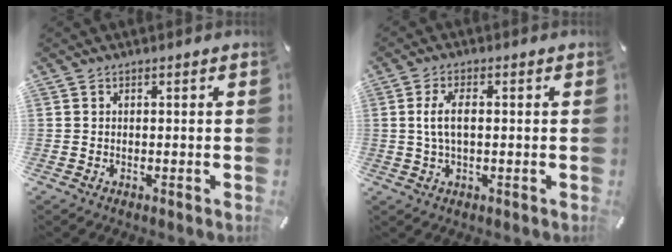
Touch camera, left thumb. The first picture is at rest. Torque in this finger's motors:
{"motor_torque": [0.90, 0.84, 0.83, -0.12, 0.03]}